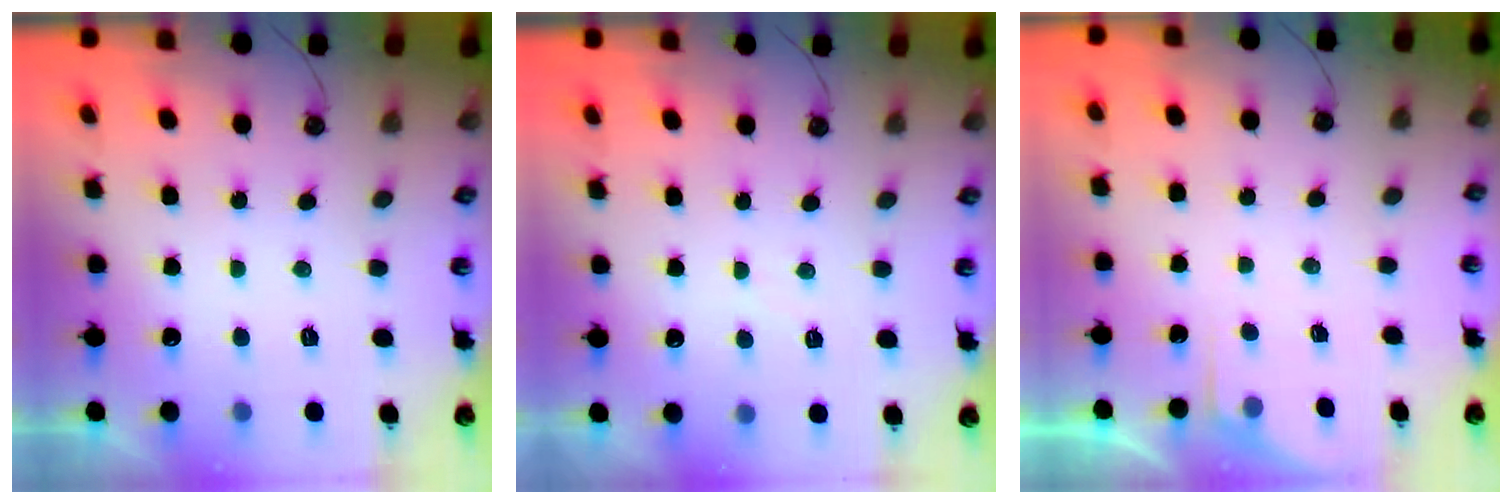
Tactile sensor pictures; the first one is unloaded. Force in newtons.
{"total": 2.5, "press": 2.4, "slide": 0.4}
{"total": 3.4, "press": 3.3, "slide": 0.5}